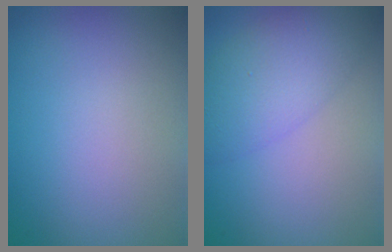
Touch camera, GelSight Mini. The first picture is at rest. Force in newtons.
{"total": 4.6, "press": 4.6, "slide": 0.4}